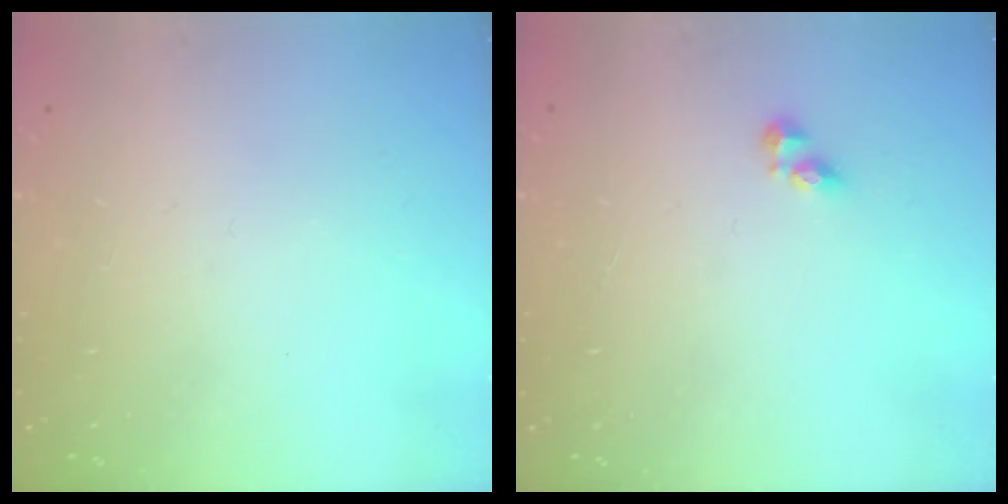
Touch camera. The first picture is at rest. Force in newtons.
{"total": 3.6, "press": 3.6, "slide": 0.5}